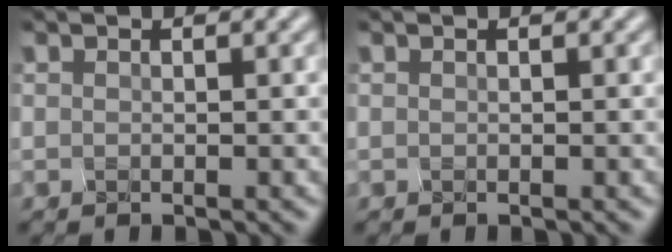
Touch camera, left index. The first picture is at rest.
{"total": 0.0}